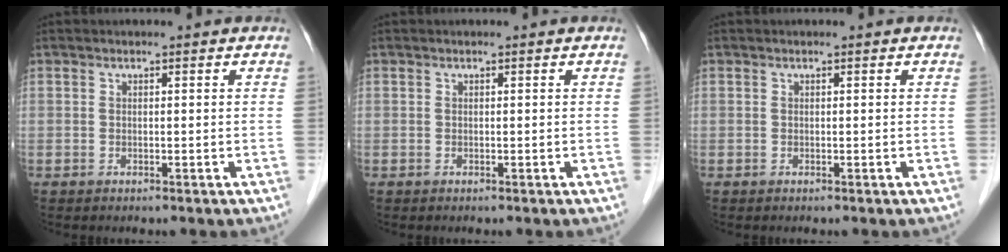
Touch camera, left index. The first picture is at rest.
{"total": 0.0}
{"total": 0.0}